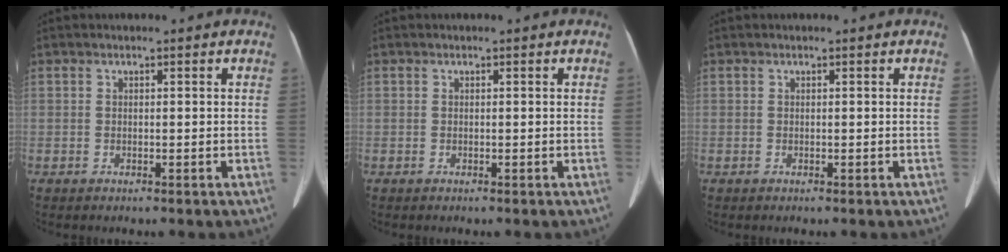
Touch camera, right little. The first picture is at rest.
{"total": 0.0}
{"total": 0.0}